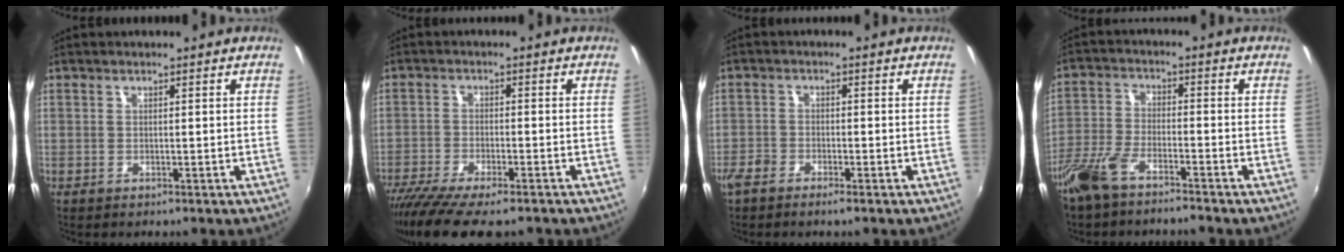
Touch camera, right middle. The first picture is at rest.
{"total": 12.8, "force": [-10.1, 2.5, 7.4], "torque": [-0.159, -0.048, -0.170]}
{"total": 3.9, "force": [-3.1, 1.2, 2.1], "torque": [-0.062, -0.005, -0.064]}
{"total": 7.9, "force": [-6.0, 2.1, 4.6], "torque": [-0.109, -0.006, -0.121]}